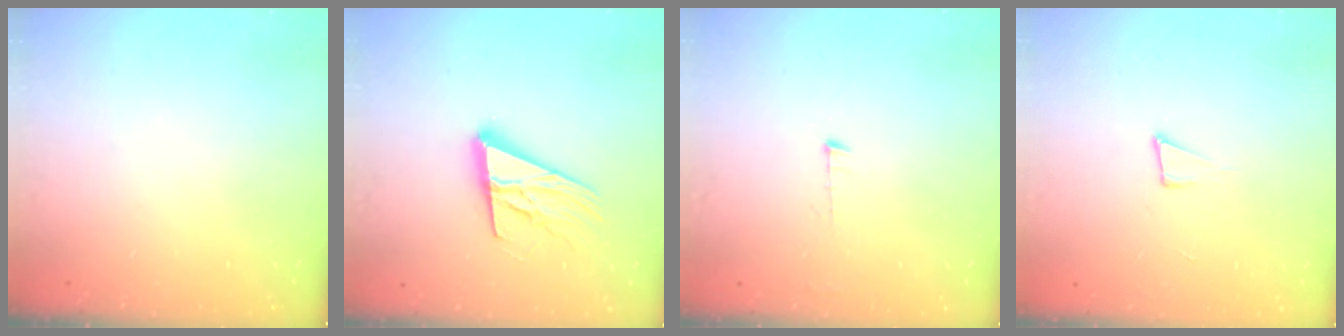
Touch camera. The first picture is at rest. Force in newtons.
{"total": 17.0, "press": 16.5, "slide": 4.2}
{"total": 6.1, "press": 6.1, "slide": 0.4}
{"total": 4.6, "press": 3.2, "slide": 3.3}